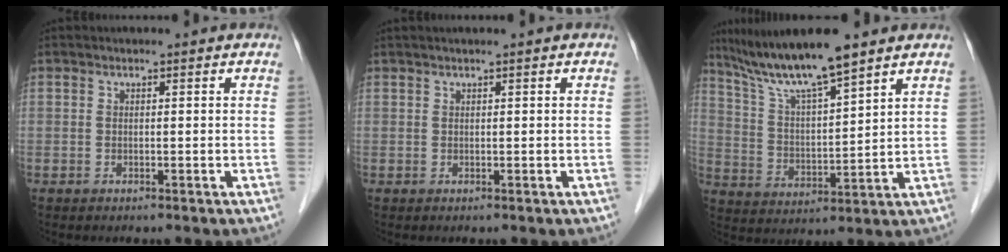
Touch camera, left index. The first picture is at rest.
{"total": 0.8, "force": [0.6, -0.2, 0.5], "torque": [-0.012, 0.010, 0.016]}
{"total": 11.2, "force": [9.2, -0.3, 6.5], "torque": [-0.129, 0.005, 0.175]}